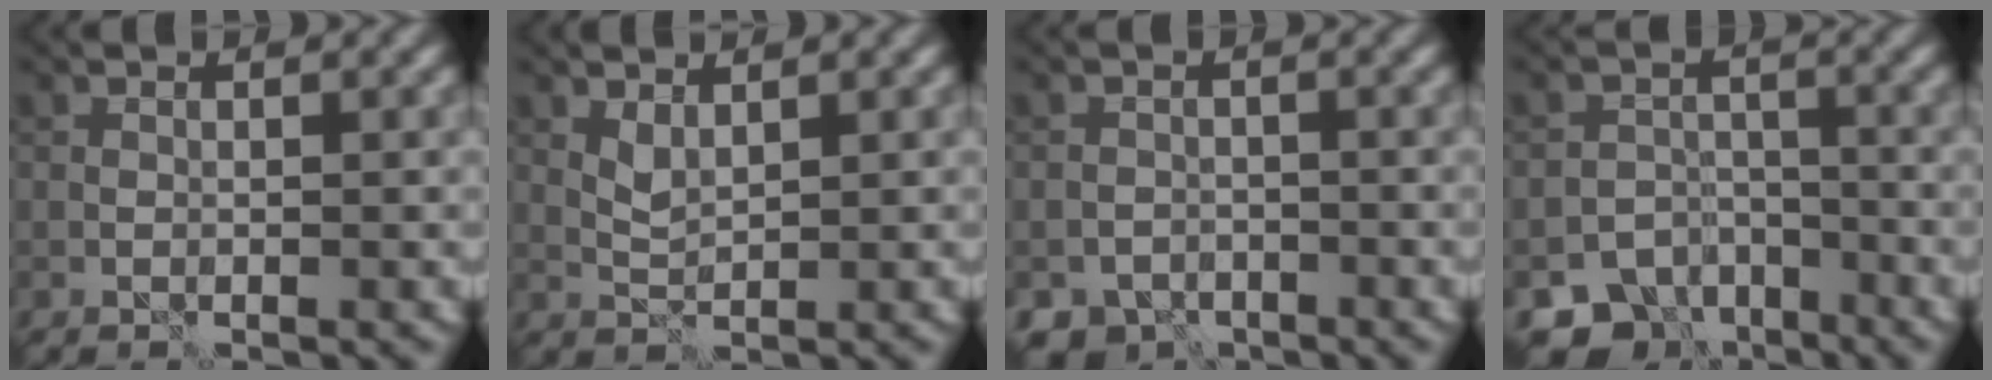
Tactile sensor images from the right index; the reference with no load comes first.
{"total": 1.3, "force": [0.8, 0.5, 0.9], "torque": [-0.025, -0.001, 0.022]}
{"total": 3.8, "force": [-3.2, 2.1, 0.6], "torque": [0.005, -0.001, -0.051]}
{"total": 6.7, "force": [-5.2, 4.0, 1.5], "torque": [-0.005, -0.016, -0.075]}